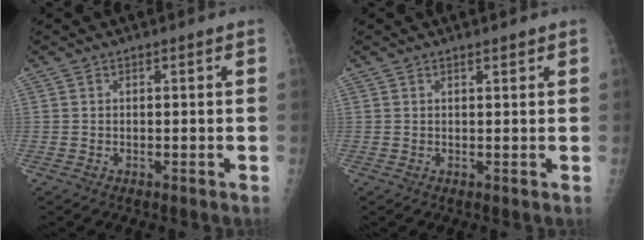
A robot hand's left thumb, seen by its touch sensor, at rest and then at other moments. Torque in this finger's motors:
{"motor_torque": [0.02, -0.06, 0.11, 0.10, -0.04]}